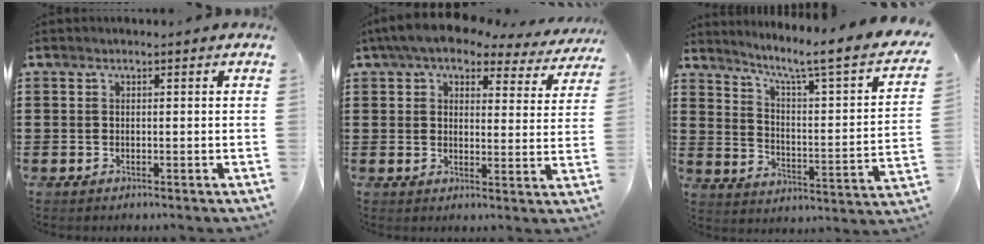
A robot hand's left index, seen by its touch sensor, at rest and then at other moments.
{"total": 5.9, "force": [5.0, 1.6, 2.8], "torque": [-0.077, -0.017, 0.086]}
{"total": 4.9, "force": [3.3, -0.5, 3.7], "torque": [-0.078, -0.040, 0.039]}